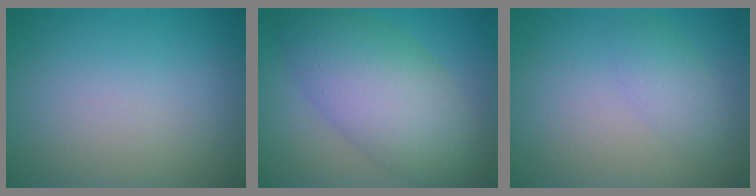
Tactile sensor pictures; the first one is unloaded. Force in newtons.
{"total": 8.3, "press": 8.3, "slide": 0.3}
{"total": 1.9, "press": 1.9, "slide": 0.1}